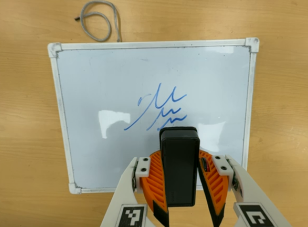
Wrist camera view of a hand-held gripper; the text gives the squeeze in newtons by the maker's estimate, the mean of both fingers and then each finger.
{"total": 8.7, "left": 7.3, "right": 10.1}